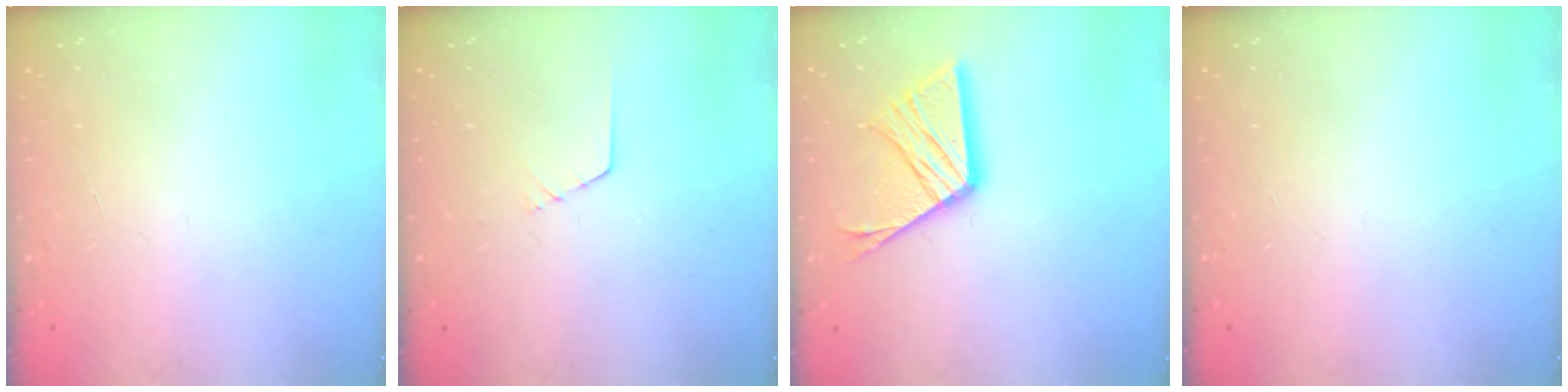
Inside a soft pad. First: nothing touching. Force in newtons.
{"total": 1.6, "press": 1.6, "slide": 0.1}
{"total": 14.4, "press": 14.3, "slide": 1.5}
{"total": 0.0}